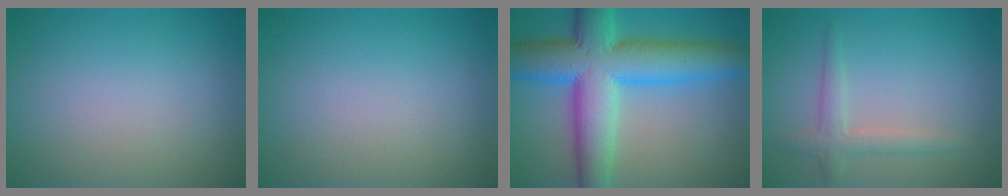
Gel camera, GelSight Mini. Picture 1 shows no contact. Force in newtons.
{"total": 0.0}
{"total": 11.5, "press": 11.5, "slide": 0.4}
{"total": 2.3, "press": 2.3, "slide": 0.1}